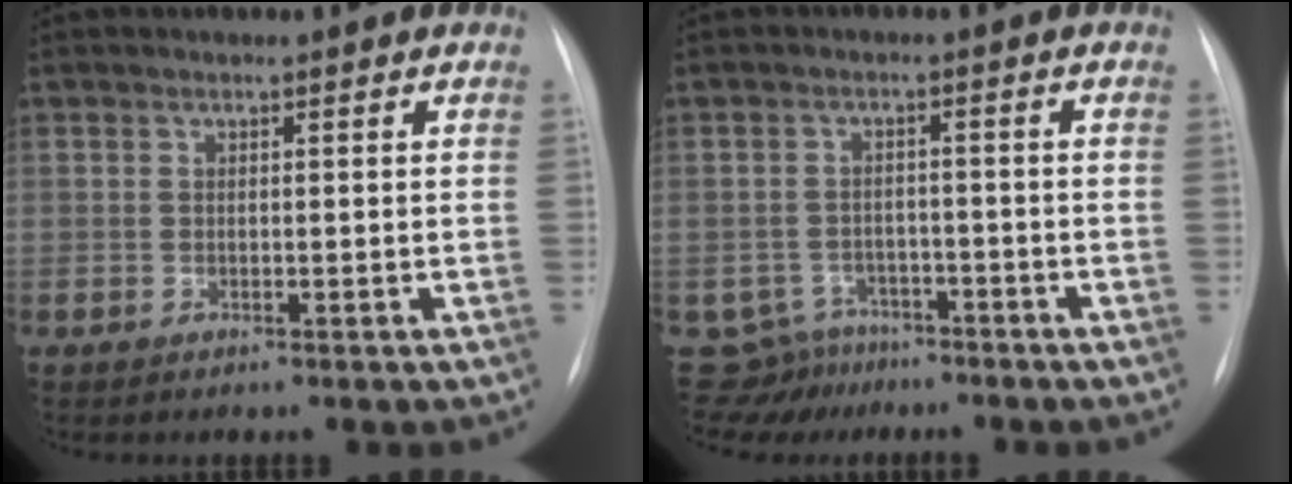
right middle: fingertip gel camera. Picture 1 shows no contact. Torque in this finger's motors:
{"motor_torque": [-0.36, -0.36, -0.16, -0.04]}